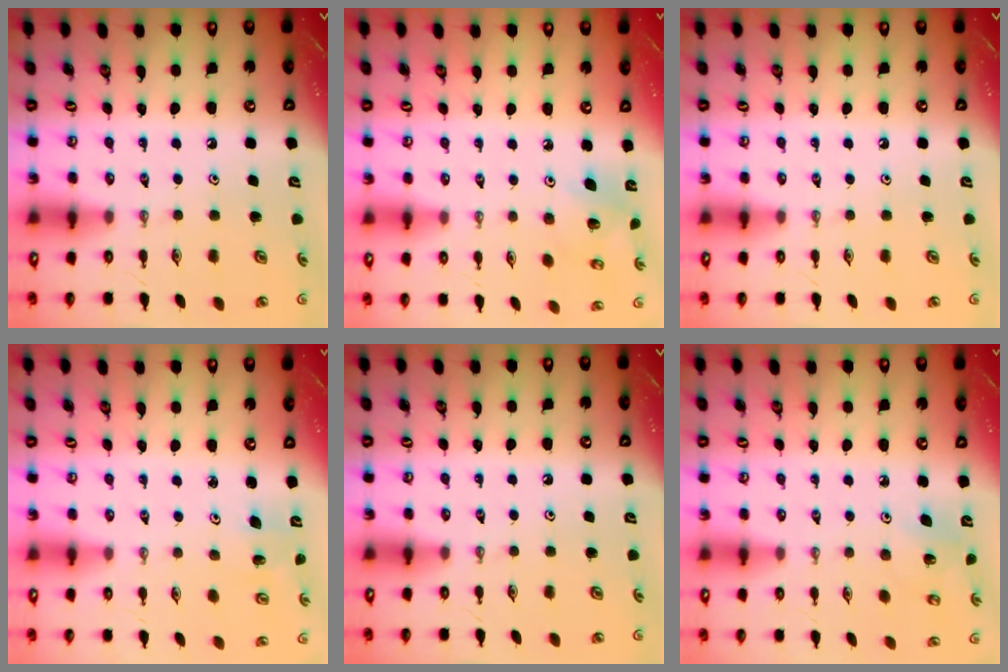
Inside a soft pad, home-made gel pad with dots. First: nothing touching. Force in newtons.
{"total": 5.7, "press": 5.7, "slide": 0.2}
{"total": 0.0}
{"total": 2.3, "press": 2.3, "slide": 0.2}
{"total": 0.0}
{"total": 3.2, "press": 3.2, "slide": 0.2}